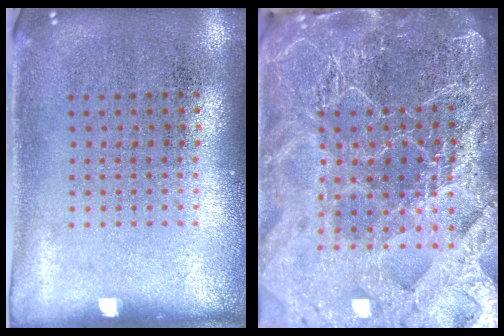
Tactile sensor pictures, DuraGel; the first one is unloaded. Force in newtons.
{"total": 6.0, "press": 5.2, "slide": 3.0}